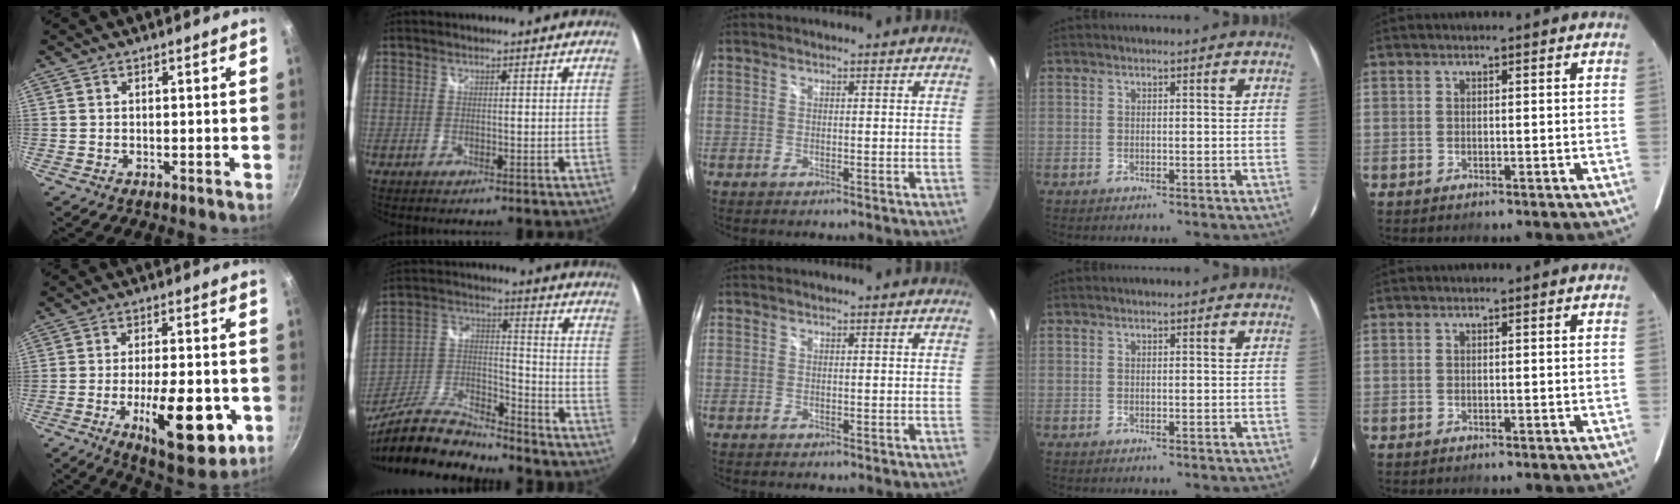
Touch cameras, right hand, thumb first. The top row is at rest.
{"thumb": {"total": 17.5, "force": [-5.2, 6.6, 15.3], "torque": [-0.203, 0.005, -0.071]}, "index": {"total": 16.3, "force": [-13.2, 4.5, 8.4], "torque": [-0.185, -0.008, -0.246]}}